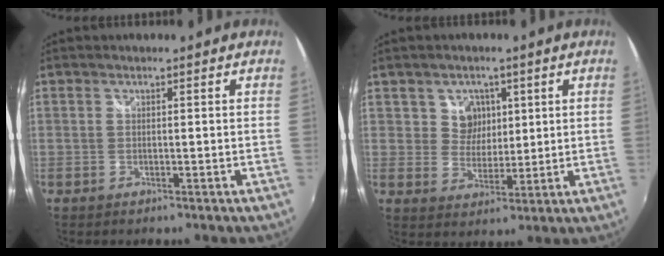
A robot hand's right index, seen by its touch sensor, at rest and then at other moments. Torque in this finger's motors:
{"motor_torque": [0.23, 0.17, 0.16, 0.02]}